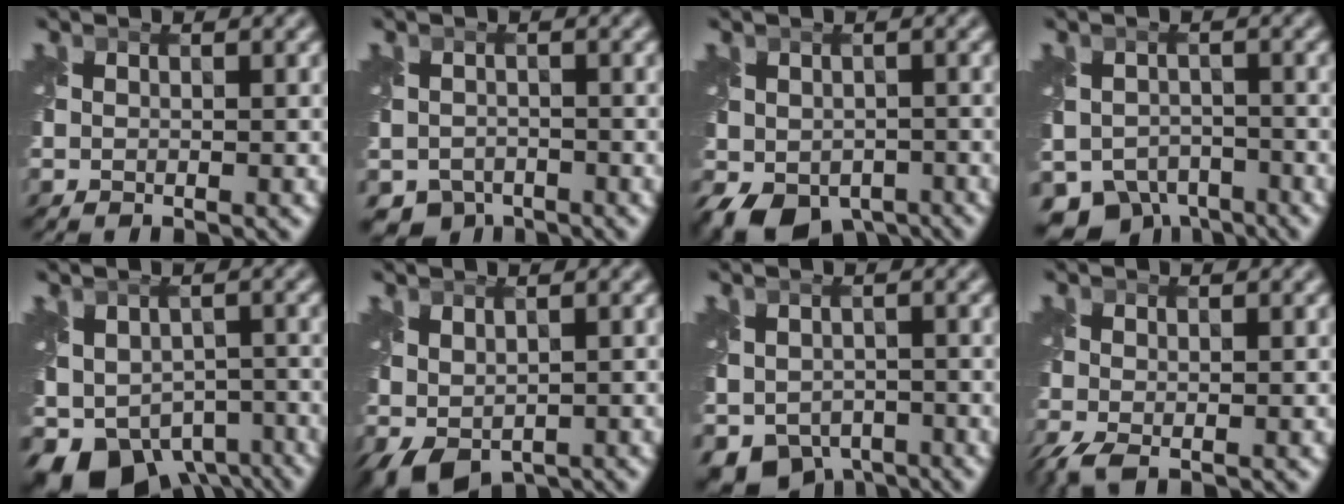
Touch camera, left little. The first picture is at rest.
{"total": 3.2, "force": [-2.3, 2.1, 0.7], "torque": [-0.006, -0.015, -0.043]}
{"total": 6.9, "force": [-3.7, 4.6, 3.5], "torque": [-0.058, -0.031, -0.050]}
{"total": 7.6, "force": [-5.4, 4.8, 2.5], "torque": [-0.034, -0.024, -0.081]}
{"total": 10.5, "force": [-6.1, 6.4, 5.6], "torque": [-0.104, -0.033, -0.081]}
{"total": 3.6, "force": [-0.5, 2.3, 2.7], "torque": [-0.055, -0.003, -0.003]}
{"total": 6.2, "force": [-3.3, 4.3, 3.0], "torque": [-0.050, -0.028, -0.048]}
{"total": 2.1, "force": [-1.1, 0.7, 1.6], "torque": [-0.047, -0.011, -0.025]}